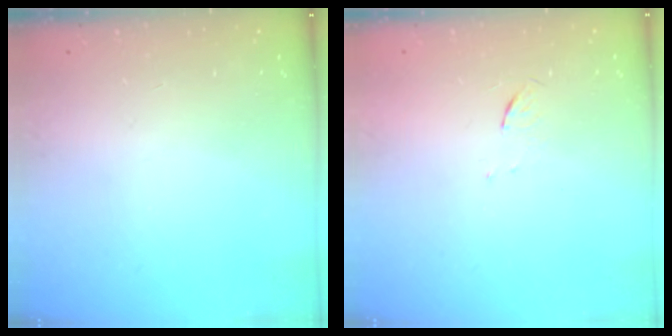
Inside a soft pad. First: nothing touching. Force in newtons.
{"total": 3.2, "press": 3.0, "slide": 1.3}